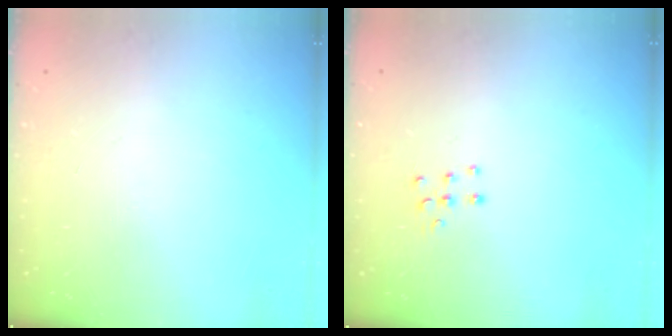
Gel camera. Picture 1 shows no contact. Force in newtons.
{"total": 5.3, "press": 5.2, "slide": 0.4}